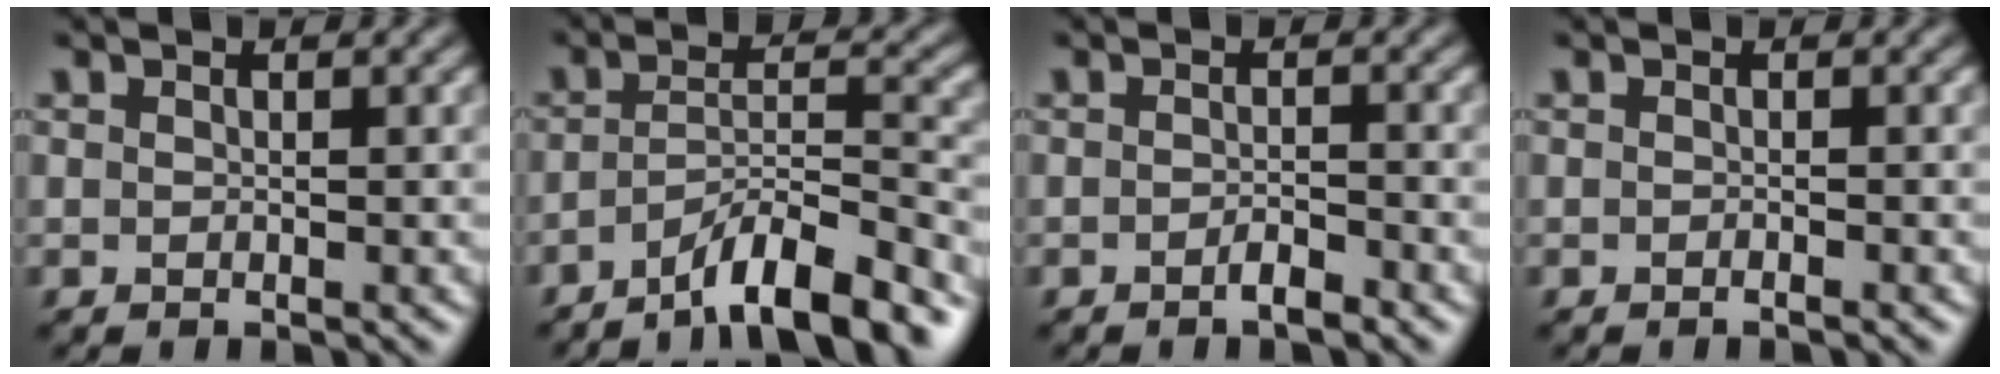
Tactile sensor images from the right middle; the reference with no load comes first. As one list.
[{"total": 8.4, "force": [-5.8, 1.7, 5.8], "torque": [-0.082, 0.008, -0.101]}, {"total": 1.5, "force": [-1.0, 0.3, 1.0], "torque": [-0.020, 0.000, -0.019]}, {"total": 0.7, "force": [-0.4, 0.1, 0.5], "torque": [-0.004, -0.001, -0.009]}]